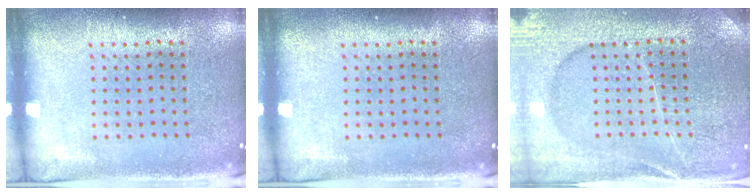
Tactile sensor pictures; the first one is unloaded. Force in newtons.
{"total": 0.0}
{"total": 4.0, "press": 3.9, "slide": 1.1}